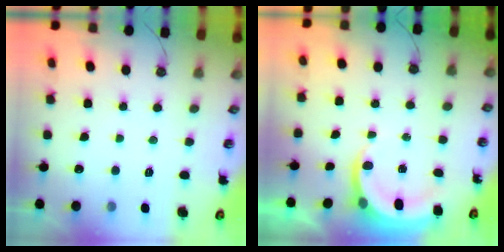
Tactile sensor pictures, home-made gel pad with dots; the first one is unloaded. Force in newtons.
{"total": 4.7, "press": 4.7, "slide": 0.3}